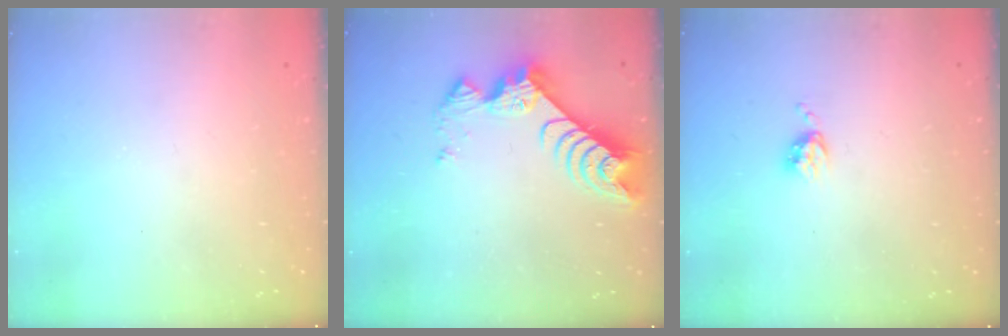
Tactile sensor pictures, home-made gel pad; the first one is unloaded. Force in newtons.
{"total": 8.8, "press": 8.7, "slide": 0.9}
{"total": 3.8, "press": 3.8, "slide": 0.5}